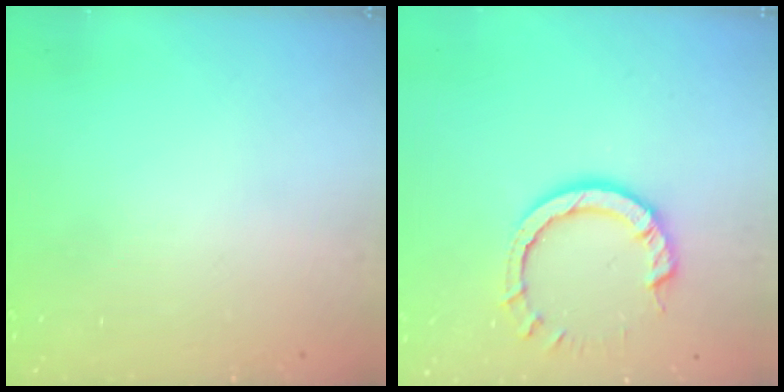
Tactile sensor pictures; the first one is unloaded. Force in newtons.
{"total": 7.8, "press": 7.7, "slide": 0.6}